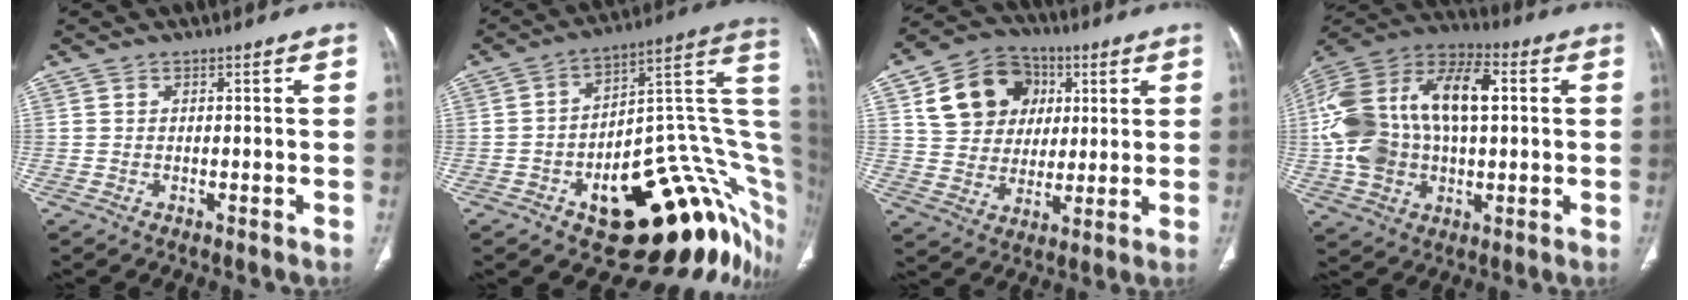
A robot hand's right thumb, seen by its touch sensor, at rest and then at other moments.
{"total": 27.9, "force": [-8.5, 12.6, 23.5], "torque": [-0.188, 0.083, -0.110]}
{"total": 15.4, "force": [5.0, 12.8, 6.9], "torque": [-0.092, 0.006, 0.089]}
{"total": 27.6, "force": [3.7, 16.6, 21.8], "torque": [-0.452, 0.035, 0.065]}